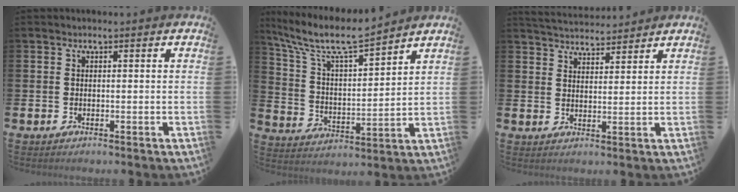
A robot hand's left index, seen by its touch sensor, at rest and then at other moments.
{"total": 9.1, "force": [8.0, 1.4, 4.0], "torque": [-0.117, -0.046, 0.137]}
{"total": 4.3, "force": [4.3, 0.7, 0.0], "torque": [-0.013, -0.024, 0.077]}